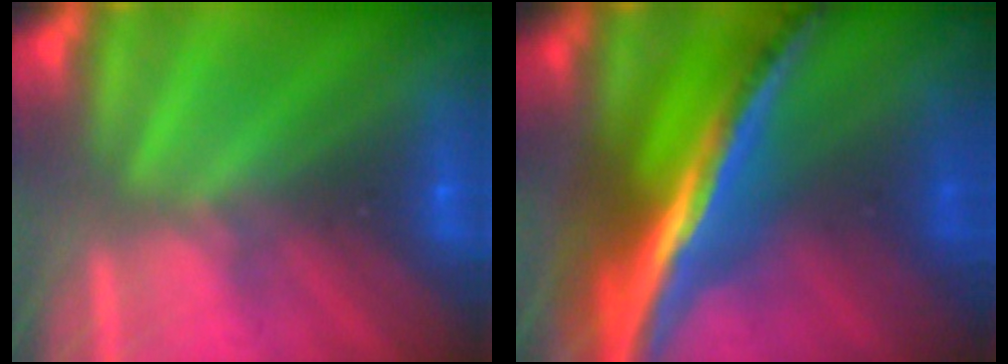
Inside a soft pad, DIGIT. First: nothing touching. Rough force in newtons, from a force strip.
{"total": 7.1}